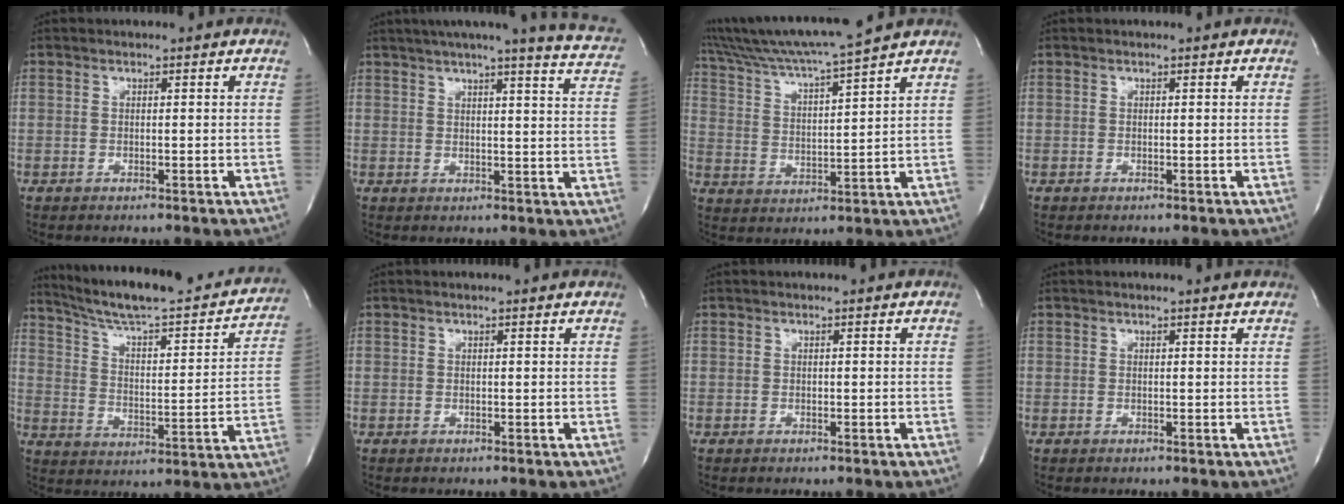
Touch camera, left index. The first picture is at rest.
{"total": 17.1, "force": [14.8, 0.3, 8.5], "torque": [-0.113, -0.029, 0.164]}
{"total": 13.6, "force": [11.9, -1.7, 6.4], "torque": [-0.122, 0.009, 0.202]}
{"total": 0.0}
{"total": 24.9, "force": [21.9, 3.2, 11.4], "torque": [-0.175, -0.015, 0.304]}
{"total": 1.8, "force": [1.7, -0.1, 0.7], "torque": [-0.014, 0.011, 0.020]}
{"total": 0.0}
{"total": 3.2, "force": [3.0, 0.0, 1.1], "torque": [-0.018, 0.013, 0.029]}